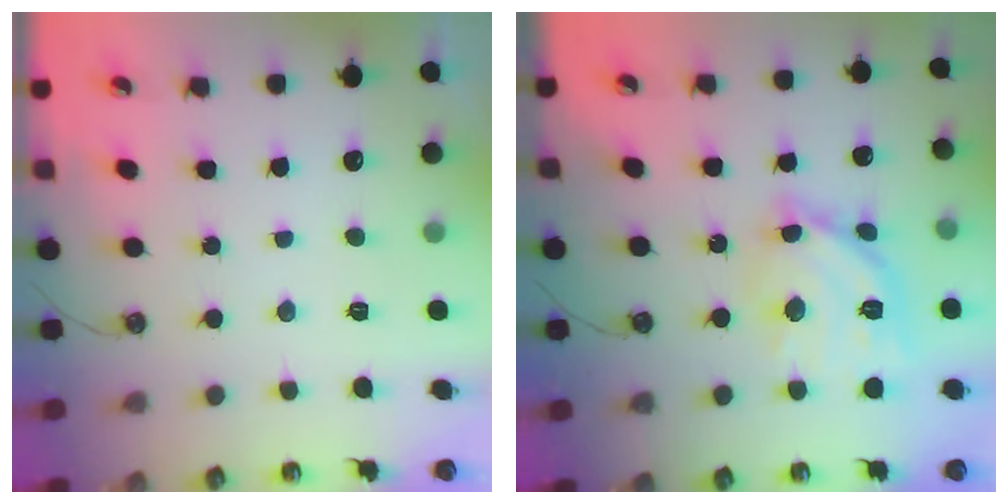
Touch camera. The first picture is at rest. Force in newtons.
{"total": 14.2, "press": 14.2, "slide": 1.0}